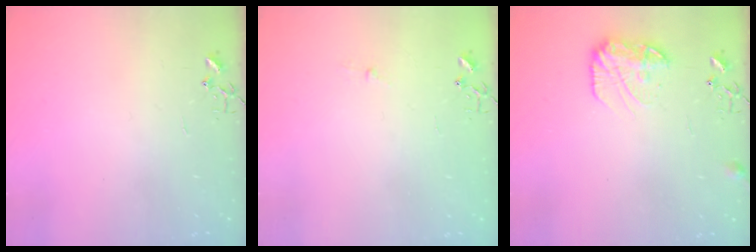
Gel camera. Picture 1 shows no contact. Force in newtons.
{"total": 2.6, "press": 2.5, "slide": 0.4}
{"total": 11.5, "press": 11.4, "slide": 0.6}